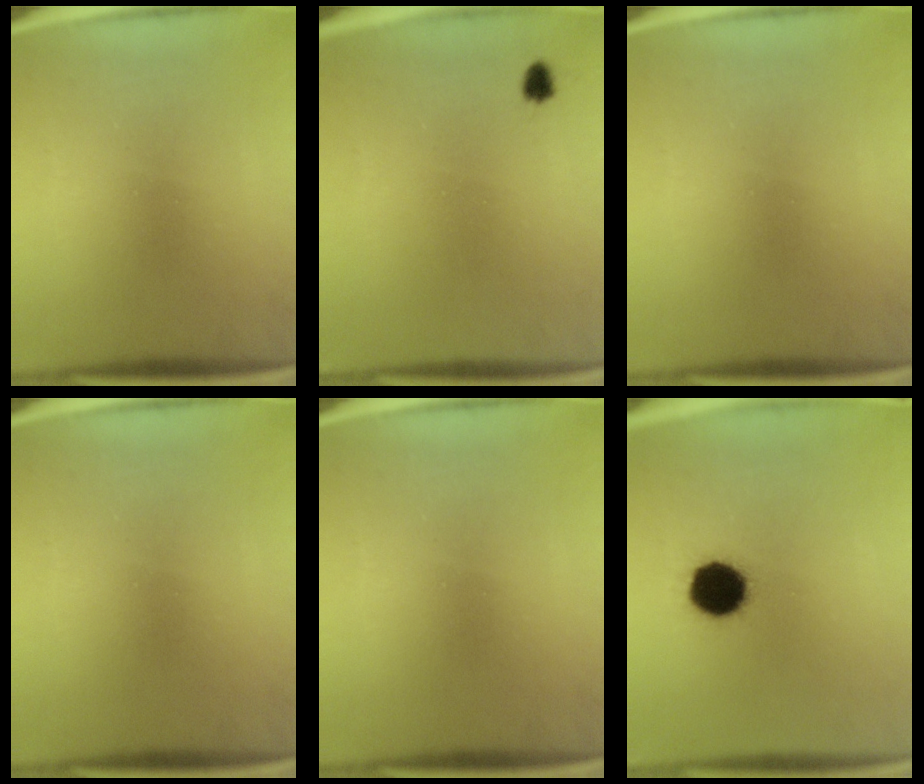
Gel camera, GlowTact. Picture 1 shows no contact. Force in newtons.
{"total": 1.5}
{"total": 0.0}
{"total": 0.0}
{"total": 0.0}
{"total": 12.5}